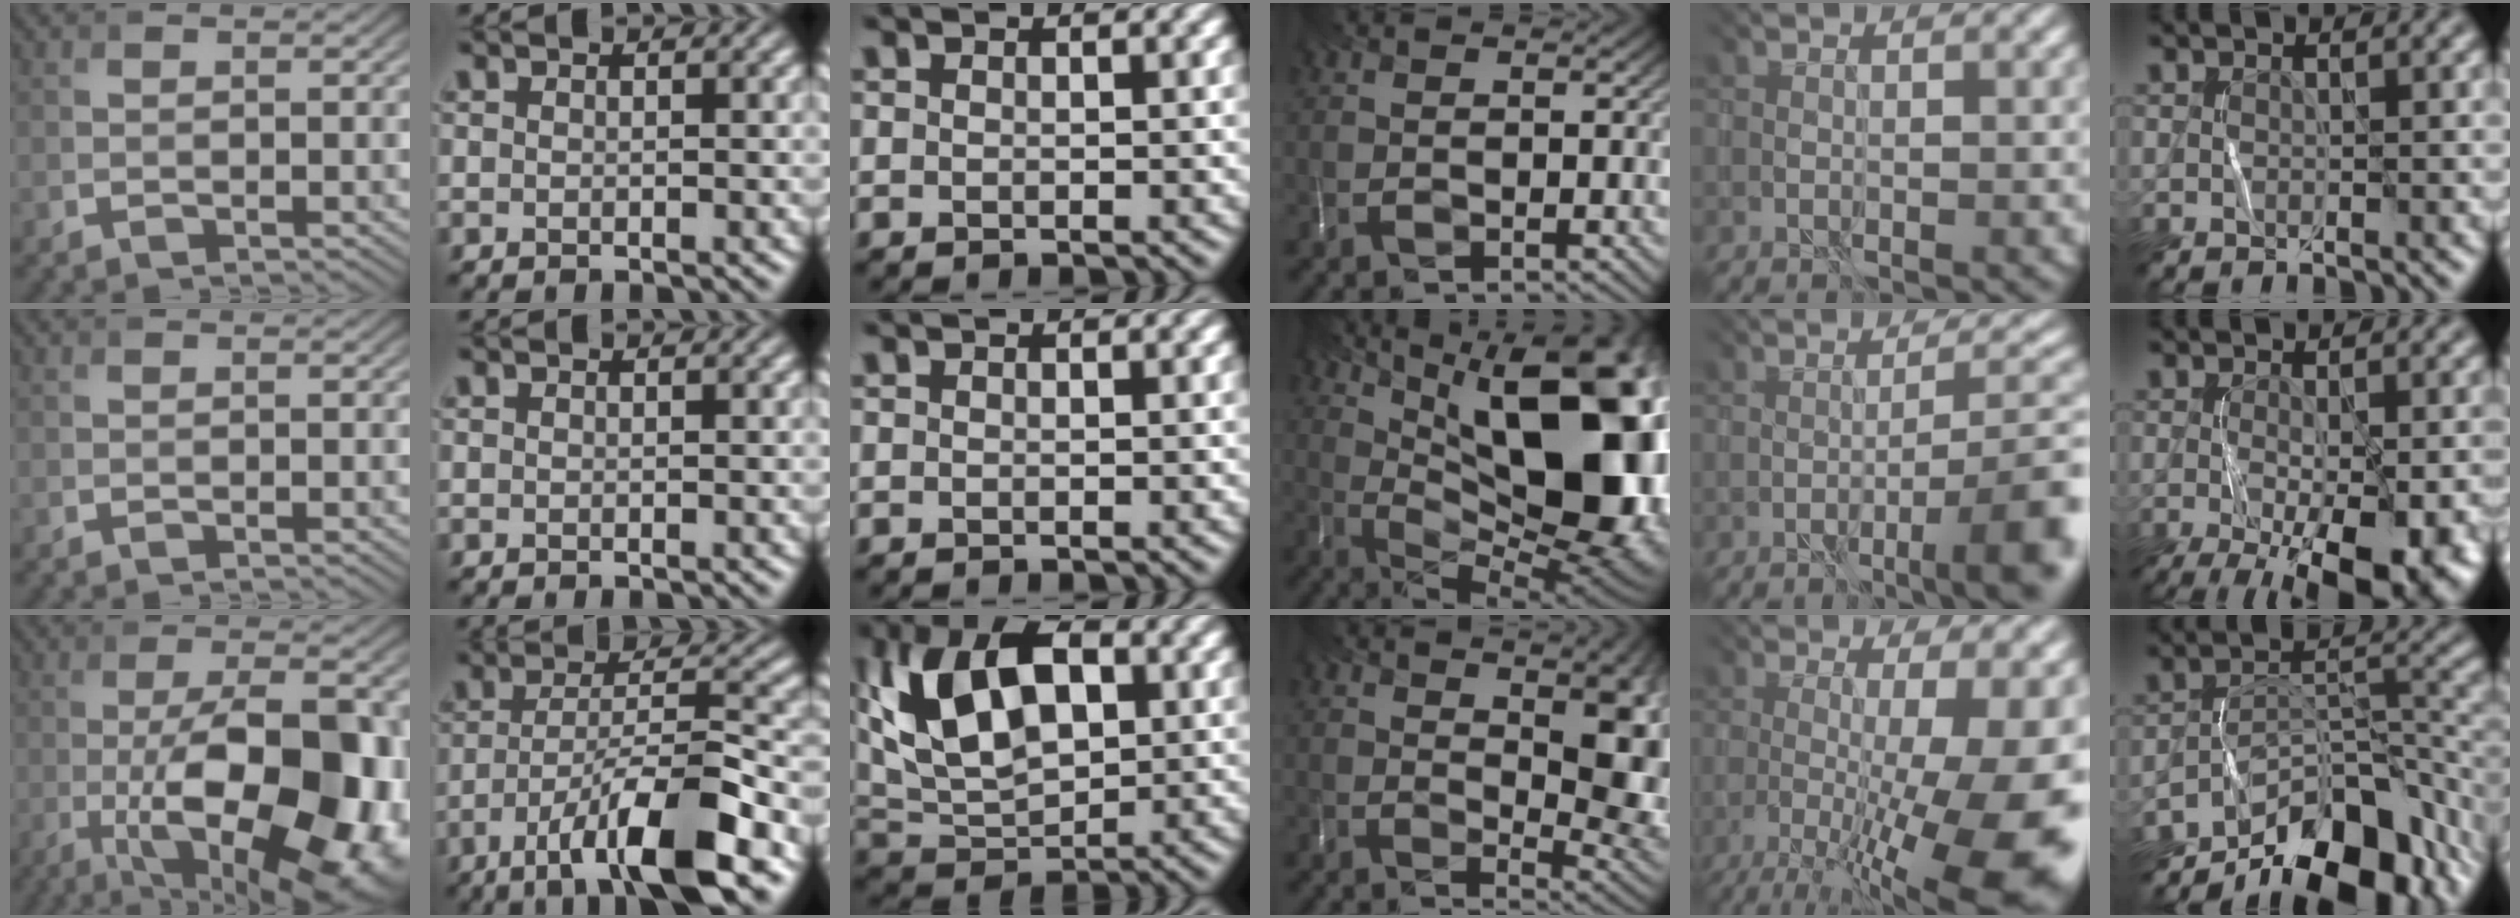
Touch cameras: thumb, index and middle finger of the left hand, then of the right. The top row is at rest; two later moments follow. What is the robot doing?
{"motion": "wrap", "object": "string"}